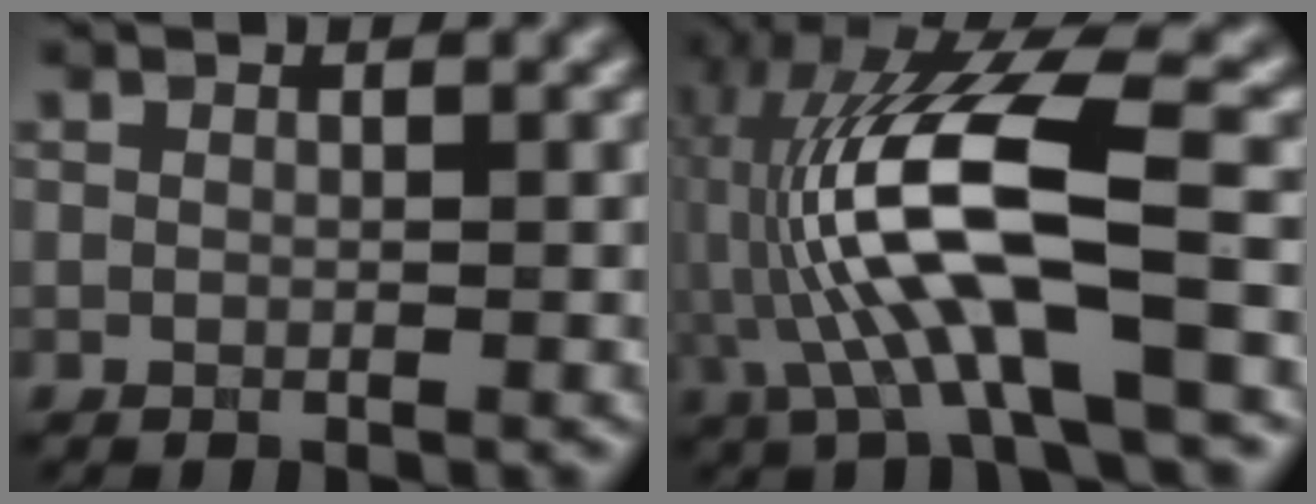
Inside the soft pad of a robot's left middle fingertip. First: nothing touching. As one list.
[{"total": 12.7, "force": [-1.2, 3.3, 12.2], "torque": [-0.242, 0.018, -0.022]}]